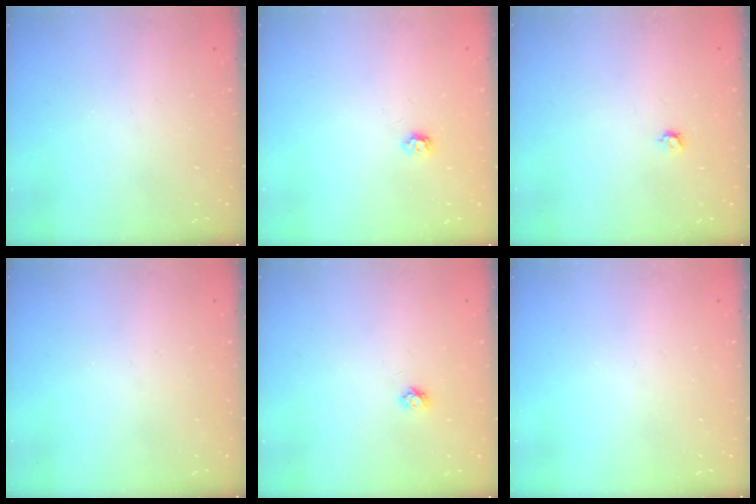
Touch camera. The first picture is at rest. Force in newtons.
{"total": 3.9, "press": 3.9, "slide": 0.6}
{"total": 3.7, "press": 3.6, "slide": 0.7}
{"total": 0.0}
{"total": 3.7, "press": 3.7, "slide": 0.4}
{"total": 0.0}